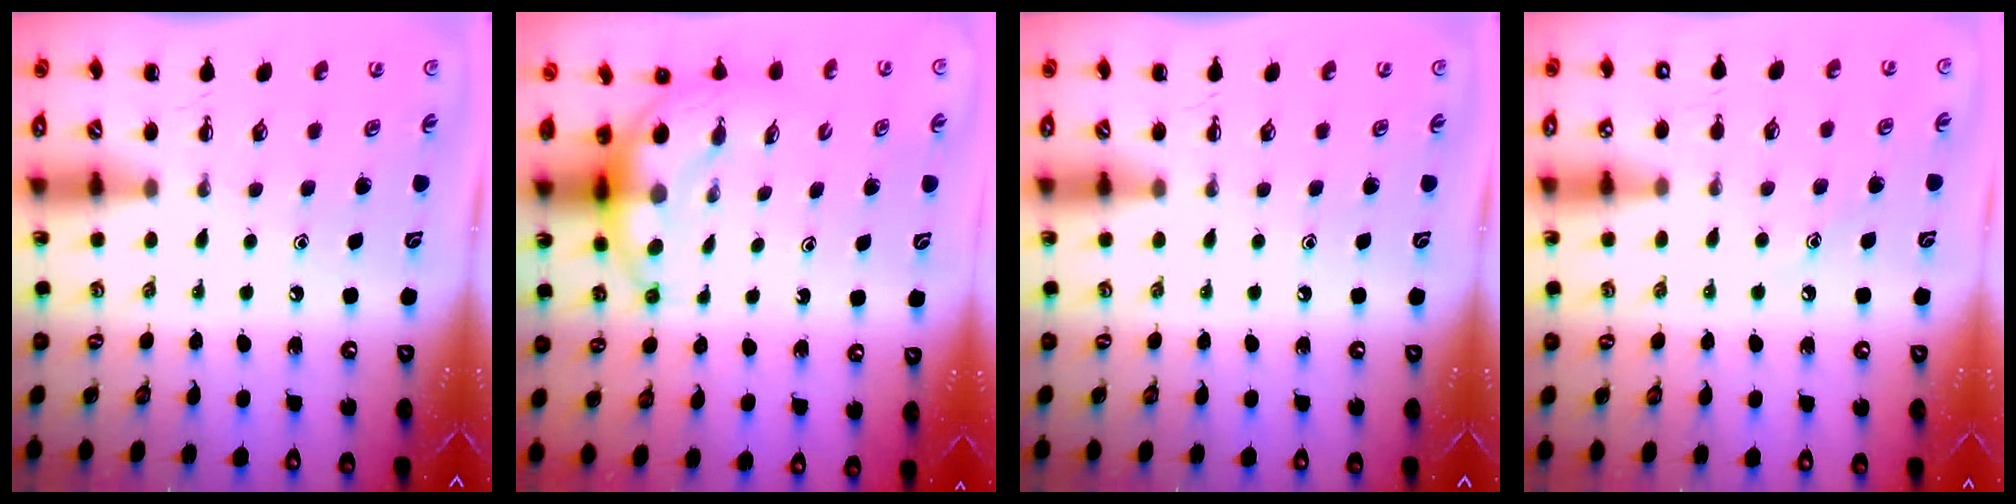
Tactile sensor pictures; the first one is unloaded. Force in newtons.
{"total": 6.7, "press": 6.4, "slide": 1.8}
{"total": 0.0}
{"total": 7.8, "press": 7.6, "slide": 1.9}